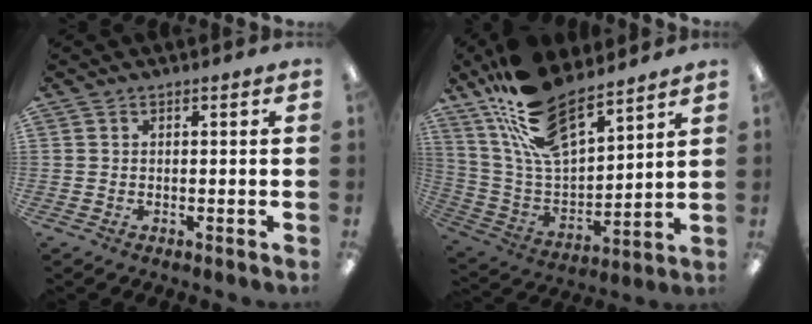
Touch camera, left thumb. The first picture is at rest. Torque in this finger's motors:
{"motor_torque": [2.28, 2.18, 1.31, -1.46, 0.21]}